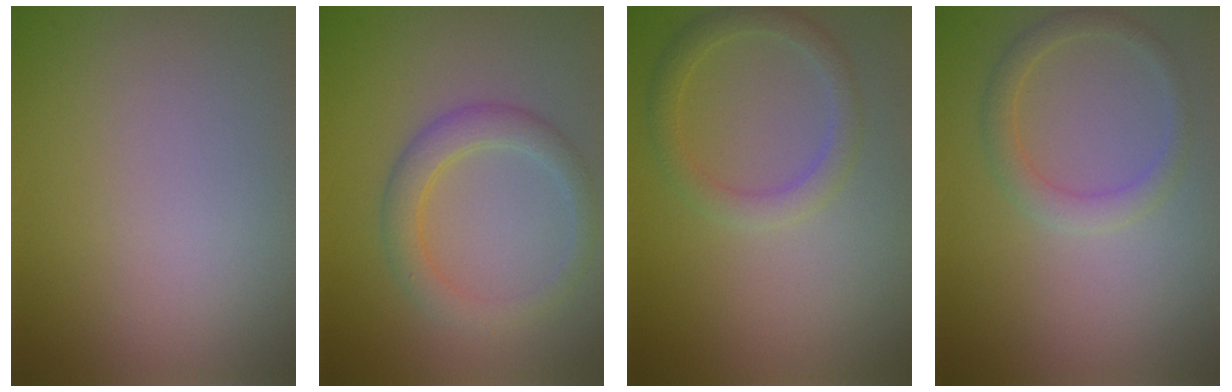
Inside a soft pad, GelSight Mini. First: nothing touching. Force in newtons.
{"total": 3.0, "press": 3.0, "slide": 0.1}
{"total": 2.3, "press": 2.3, "slide": 0.0}
{"total": 2.1, "press": 2.0, "slide": 0.3}